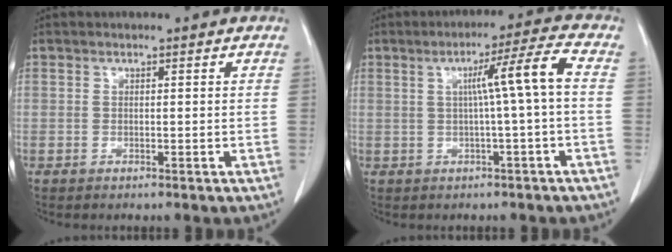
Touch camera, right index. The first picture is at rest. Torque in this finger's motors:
{"motor_torque": [0.74, -0.03, 0.40, 0.11]}